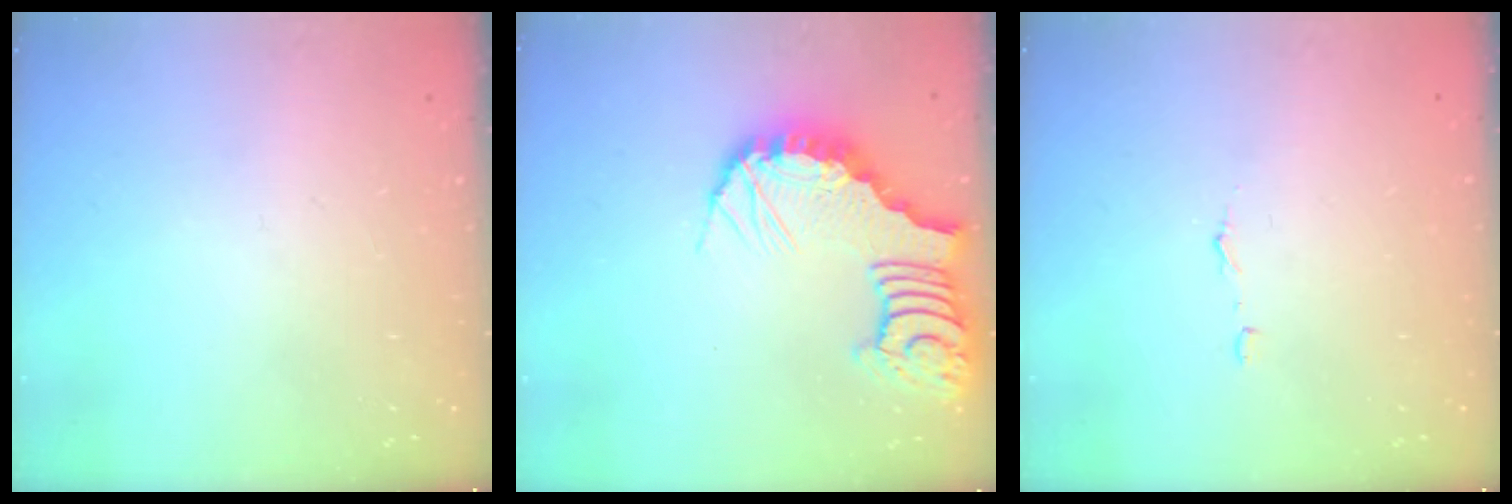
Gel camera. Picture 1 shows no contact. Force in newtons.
{"total": 13.8, "press": 13.7, "slide": 1.8}
{"total": 2.9, "press": 2.9, "slide": 0.2}